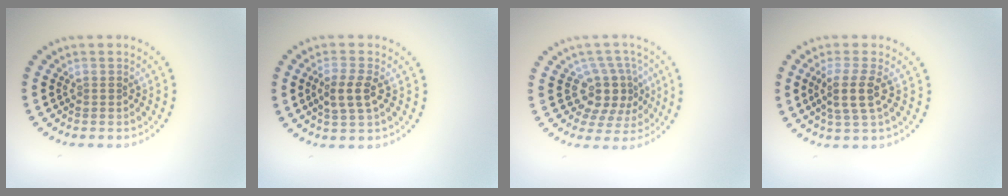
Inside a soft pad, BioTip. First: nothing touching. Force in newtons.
{"total": 2.7, "press": 2.5, "slide": 0.8}
{"total": 3.9, "press": 3.2, "slide": 2.3}
{"total": 2.7, "press": 2.2, "slide": 1.6}